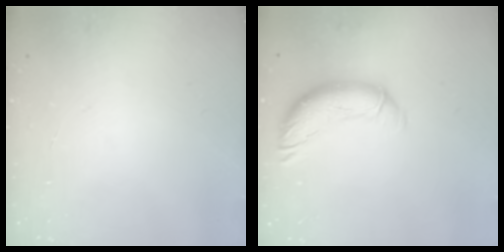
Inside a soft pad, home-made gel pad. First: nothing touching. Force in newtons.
{"total": 12.6, "press": 12.4, "slide": 1.8}